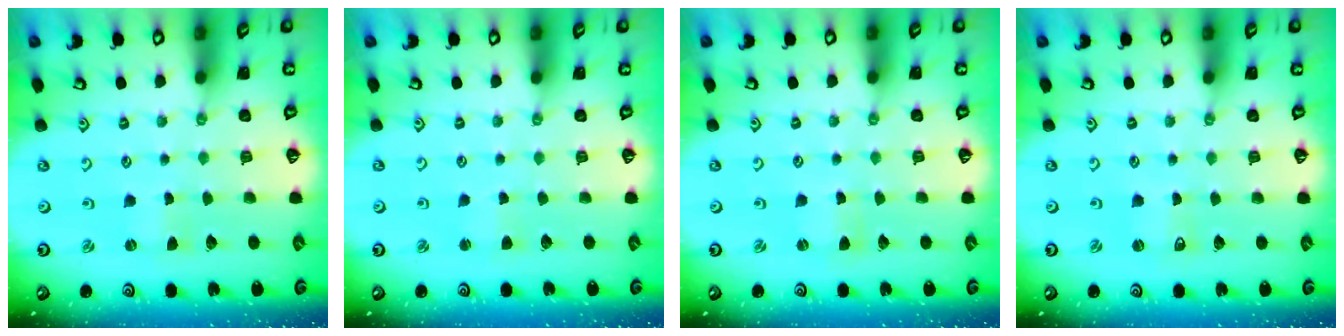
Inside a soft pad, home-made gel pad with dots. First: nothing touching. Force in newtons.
{"total": 2.1, "press": 2.1, "slide": 0.3}
{"total": 0.0}
{"total": 1.5, "press": 1.5, "slide": 0.1}